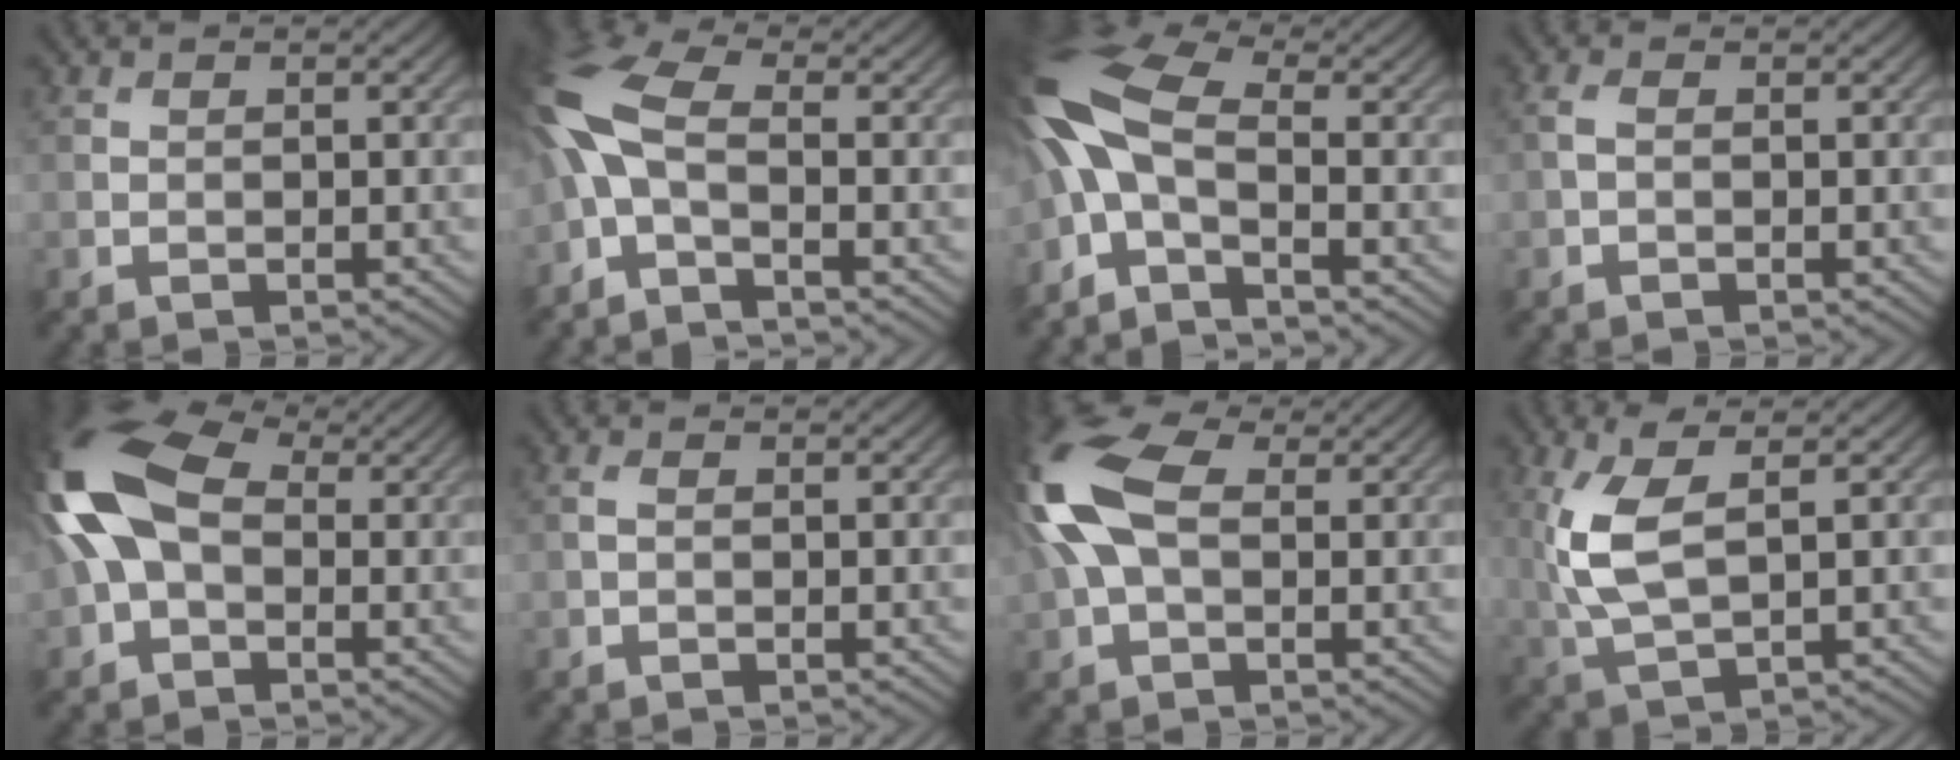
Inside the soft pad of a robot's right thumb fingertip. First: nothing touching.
{"total": 7.6, "force": [-1.5, 3.2, 6.7], "torque": [-0.163, 0.008, -0.053]}
{"total": 9.2, "force": [-1.6, 3.9, 8.1], "torque": [-0.190, 0.013, -0.060]}
{"total": 1.5, "force": [-0.1, 0.7, 1.3], "torque": [-0.035, 0.005, -0.007]}
{"total": 13.7, "force": [0.9, 8.4, 10.8], "torque": [-0.260, 0.012, -0.006]}
{"total": 0.9, "force": [0.0, 0.4, 0.8], "torque": [-0.022, 0.002, -0.005]}
{"total": 12.4, "force": [2.4, 7.2, 9.8], "torque": [-0.251, 0.020, 0.030]}
{"total": 7.5, "force": [1.6, 3.0, 6.7], "torque": [-0.169, 0.003, 0.028]}